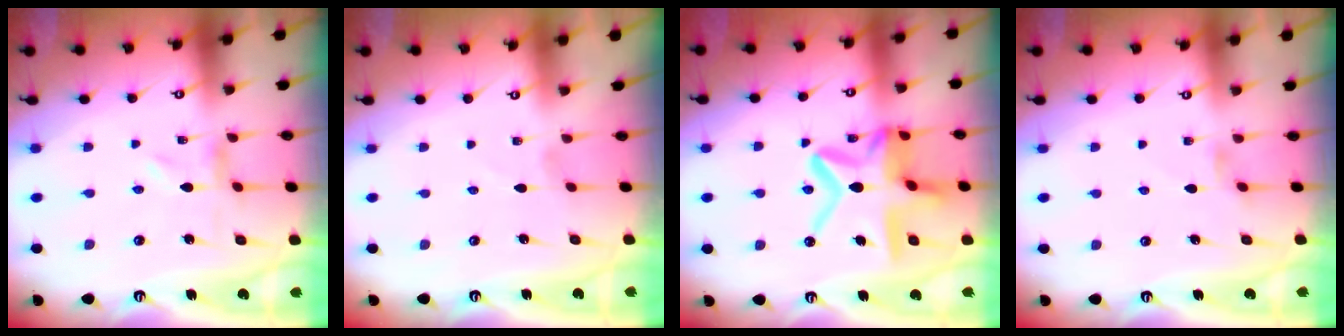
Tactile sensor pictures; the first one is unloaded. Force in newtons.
{"total": 1.1, "press": 1.1, "slide": 0.1}
{"total": 17.0, "press": 17.0, "slide": 1.1}
{"total": 1.2, "press": 1.1, "slide": 0.3}